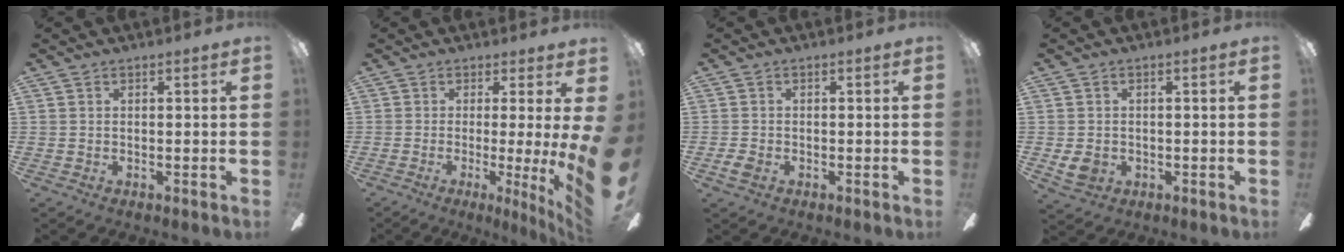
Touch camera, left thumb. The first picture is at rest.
{"total": 7.9, "force": [0.1, -0.2, 7.9], "torque": [-0.117, -0.032, 0.006]}
{"total": 2.4, "force": [-0.9, 1.4, 1.7], "torque": [-0.042, 0.002, -0.021]}
{"total": 4.1, "force": [-0.4, 3.1, 2.6], "torque": [-0.065, -0.001, -0.008]}